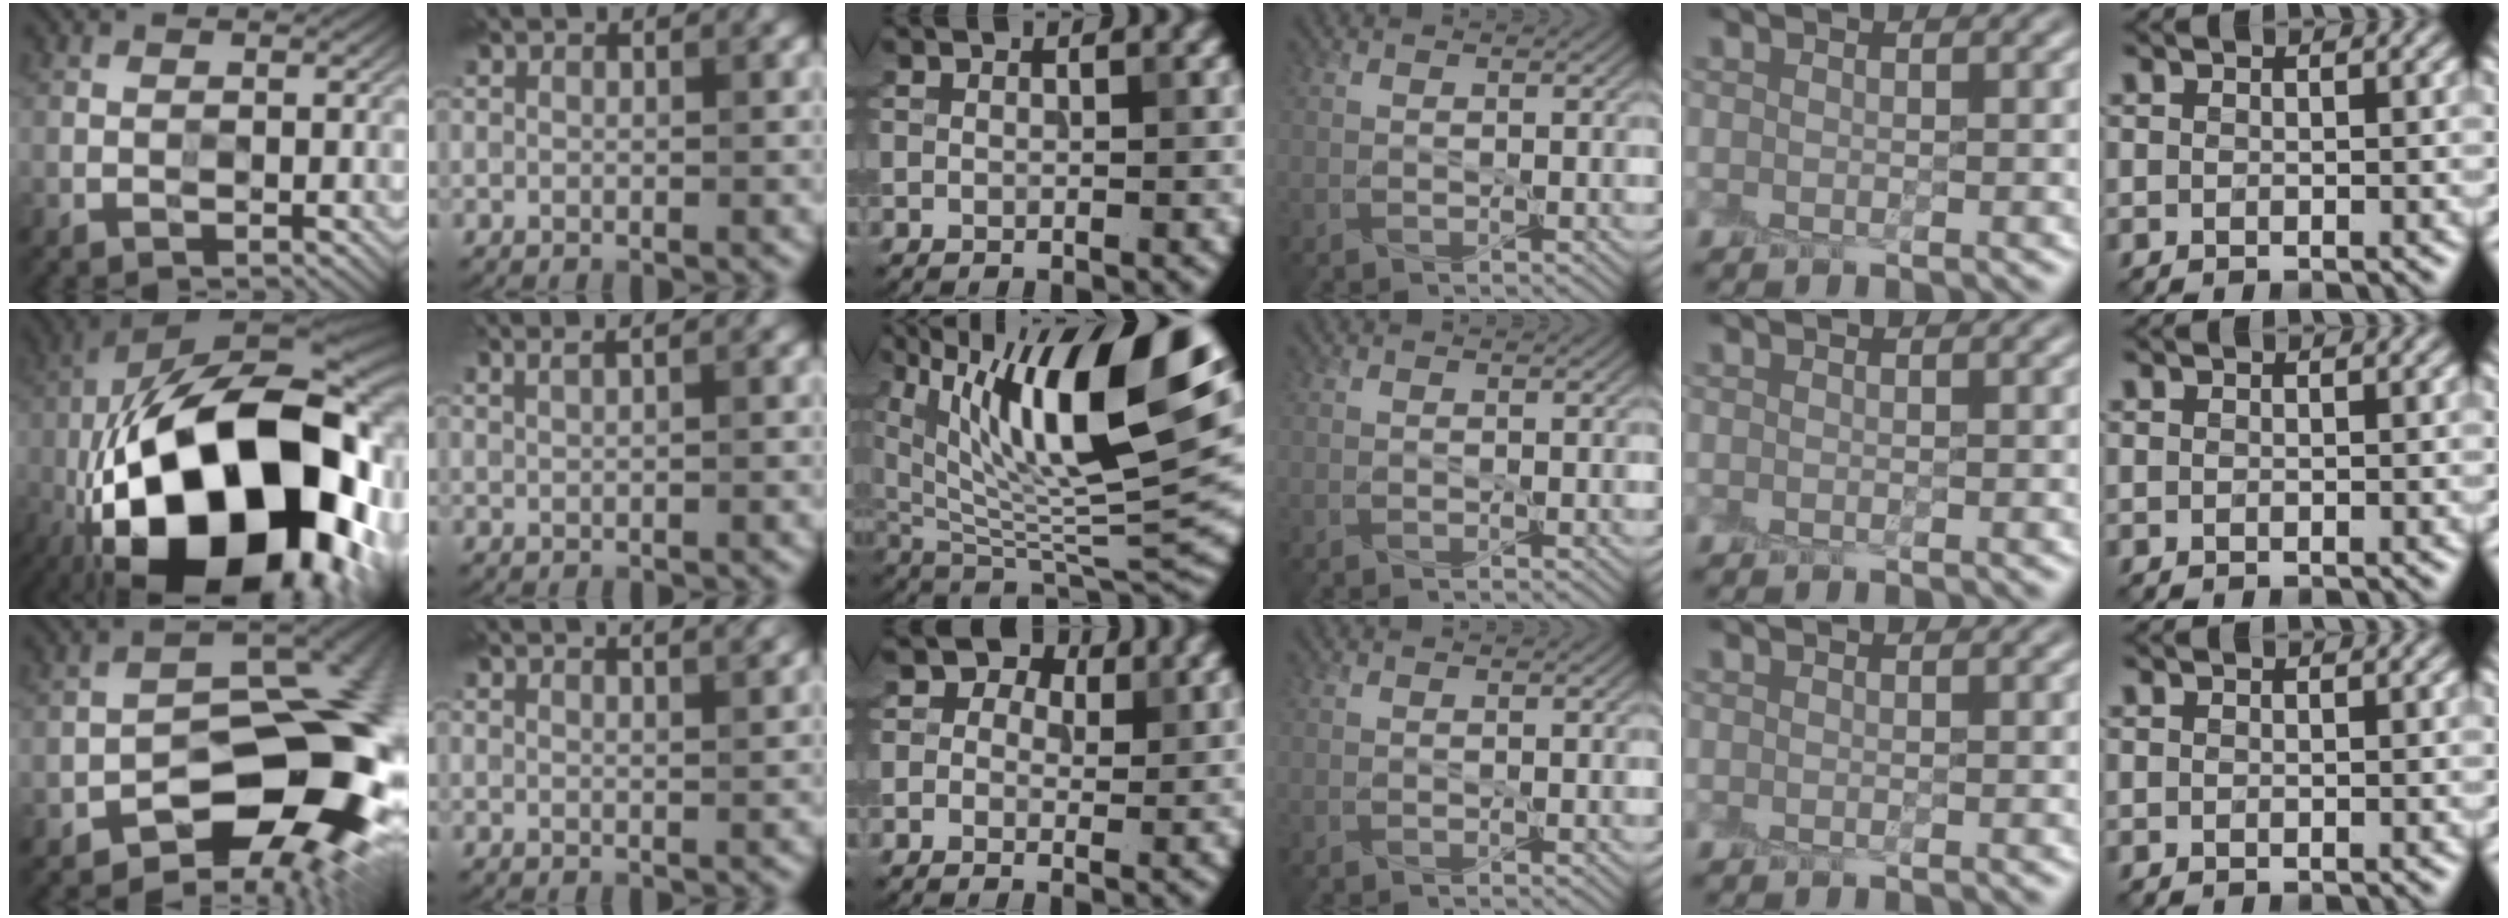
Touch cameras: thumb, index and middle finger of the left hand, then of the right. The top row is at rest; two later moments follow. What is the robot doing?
{"motion": "peel", "object": "aluminum foil"}